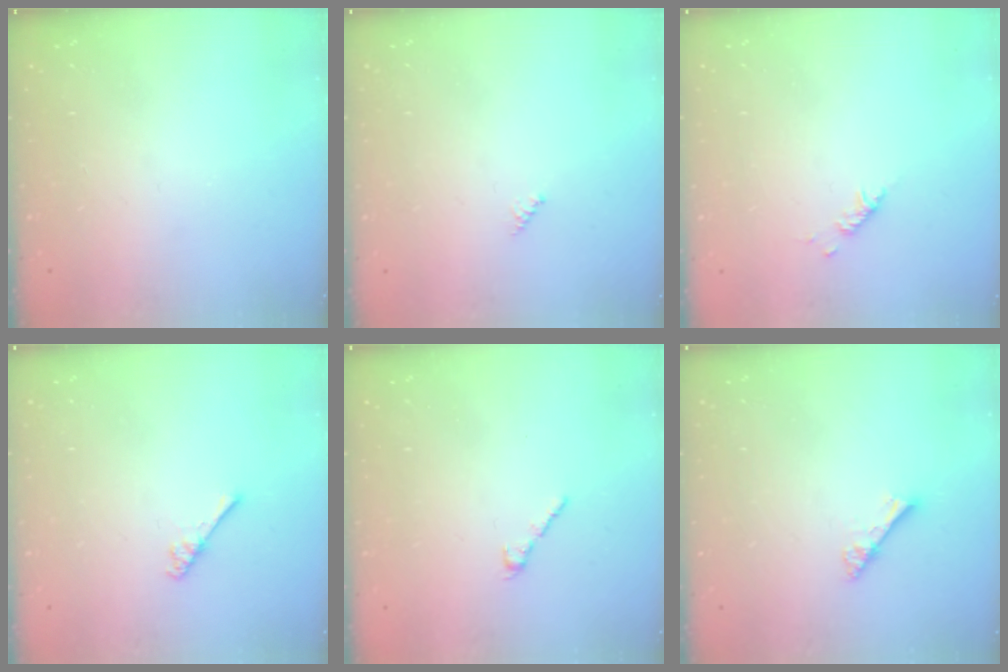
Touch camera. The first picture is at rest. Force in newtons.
{"total": 2.0, "press": 2.0, "slide": 0.2}
{"total": 2.9, "press": 2.9, "slide": 0.6}
{"total": 2.9, "press": 2.9, "slide": 0.4}
{"total": 2.5, "press": 2.4, "slide": 0.7}
{"total": 2.8, "press": 2.8, "slide": 0.3}